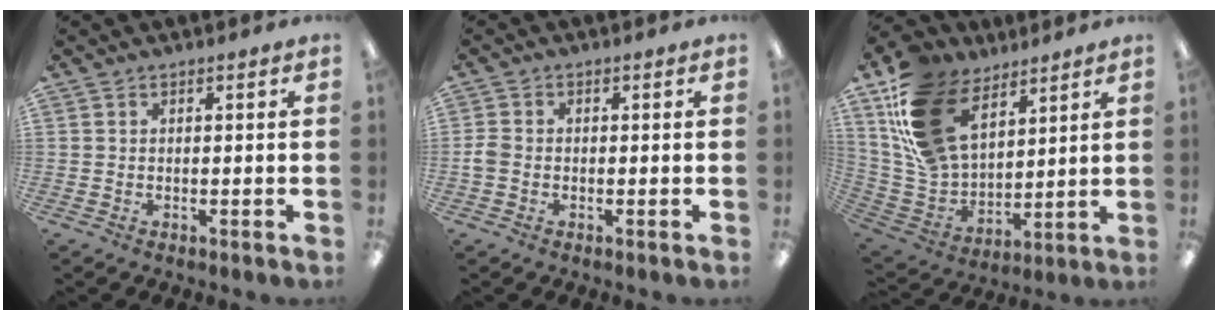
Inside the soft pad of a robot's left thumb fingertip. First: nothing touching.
{"total": 2.4, "force": [-0.7, 1.9, 1.4], "torque": [-0.032, 0.002, -0.013]}
{"total": 20.5, "force": [11.4, 13.0, 11.1], "torque": [-0.244, -0.045, 0.219]}